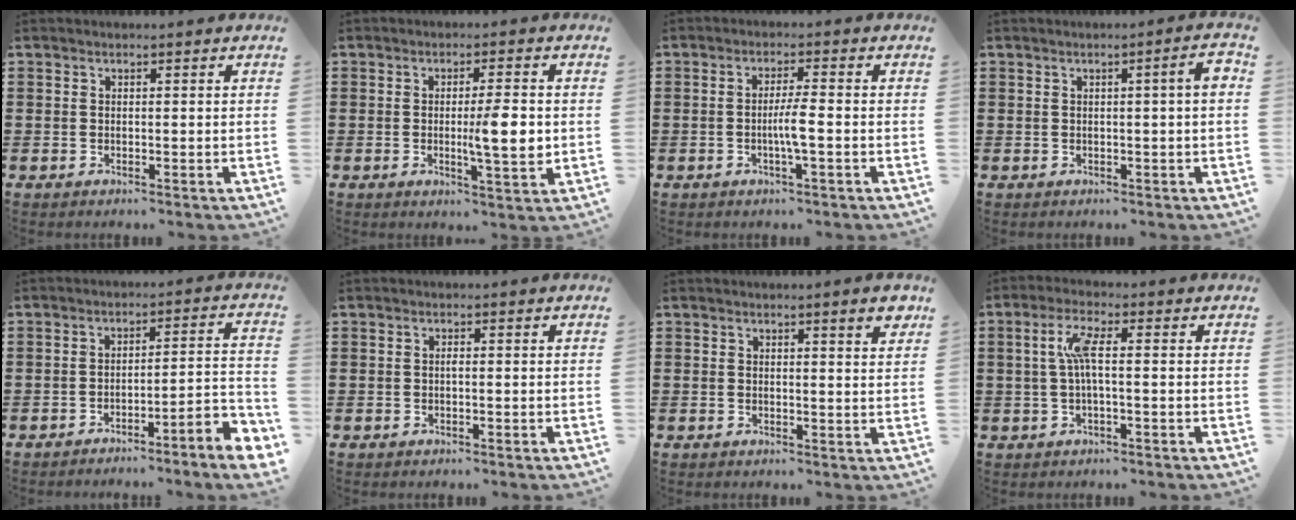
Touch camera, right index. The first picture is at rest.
{"total": 6.8, "force": [-0.1, 1.2, 6.7], "torque": [-0.101, -0.008, -0.008]}
{"total": 3.6, "force": [-0.9, 0.0, 3.5], "torque": [-0.069, -0.007, -0.020]}
{"total": 2.9, "force": [0.1, 0.0, 2.9], "torque": [-0.042, -0.005, -0.003]}
{"total": 4.9, "force": [-4.2, -0.4, 2.5], "torque": [-0.041, -0.009, -0.085]}
{"total": 0.6, "force": [-0.1, 0.1, 0.6], "torque": [-0.012, -0.004, -0.001]}
{"total": 2.4, "force": [1.6, 0.0, 1.7], "torque": [-0.030, -0.002, 0.027]}
{"total": 4.9, "force": [0.2, 0.7, 4.8], "torque": [-0.106, -0.003, -0.006]}